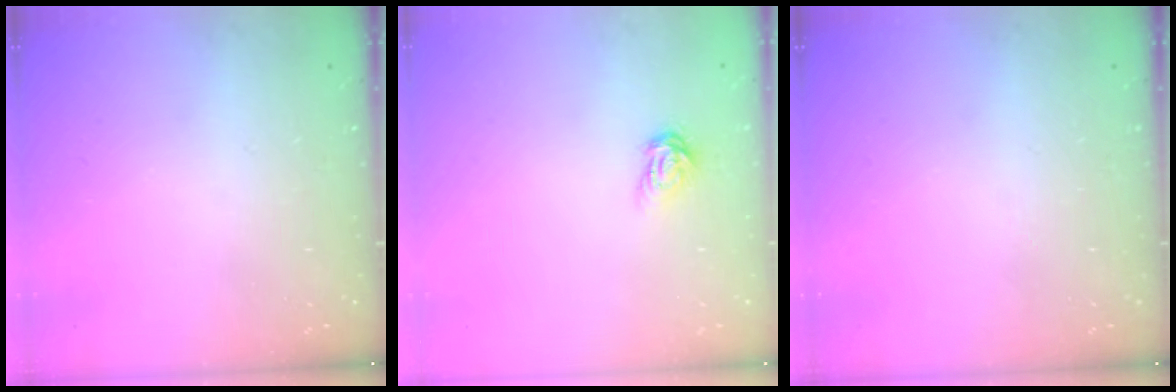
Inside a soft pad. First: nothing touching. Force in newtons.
{"total": 3.9, "press": 3.9, "slide": 0.4}
{"total": 0.0}